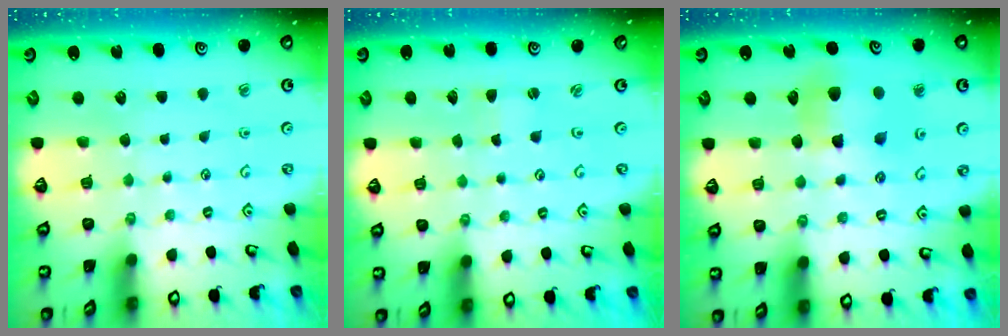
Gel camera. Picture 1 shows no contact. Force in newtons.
{"total": 0.0}
{"total": 8.2, "press": 8.1, "slide": 1.1}